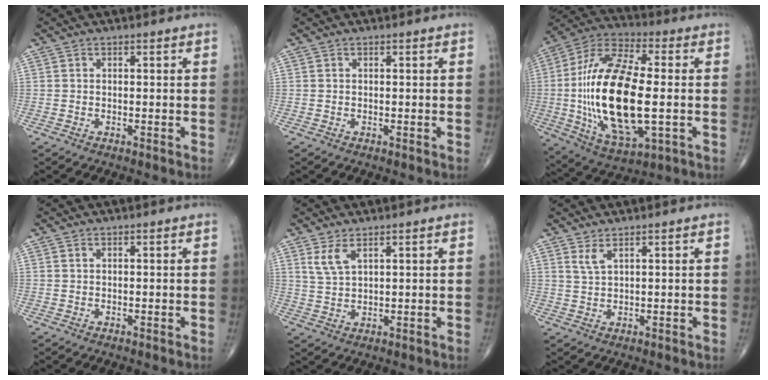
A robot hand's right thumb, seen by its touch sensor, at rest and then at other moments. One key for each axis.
{"total": 0.0}
{"total": 25.4, "fx": -1.7, "fy": 10.7, "fz": 22.9, "tx": -0.460, "ty": 0.007, "tz": -0.022}
{"total": 0.0}
{"total": 3.7, "fx": 2.2, "fy": 1.3, "fz": 2.6, "tx": -0.057, "ty": -0.011, "tz": 0.053}
{"total": 2.2, "fx": 1.5, "fy": 0.3, "fz": 1.6, "tx": -0.038, "ty": -0.011, "tz": 0.036}